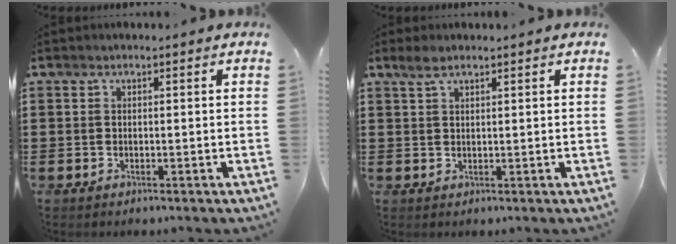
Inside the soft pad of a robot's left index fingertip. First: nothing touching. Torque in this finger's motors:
{"motor_torque": [2.00, 0.14, 0.01, 0.04]}